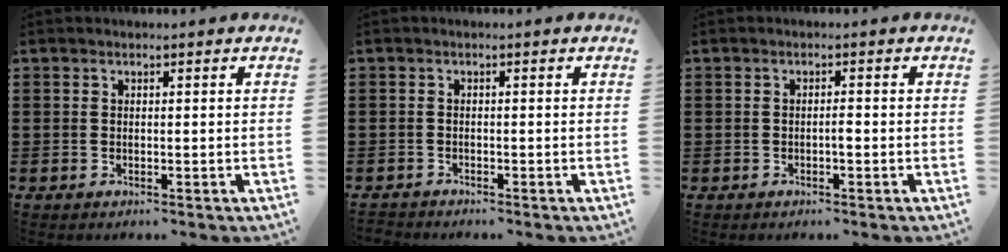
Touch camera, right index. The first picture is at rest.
{"total": 0.8, "force": [-0.8, 0.0, -0.1], "torque": [-0.002, 0.001, -0.017]}
{"total": 1.1, "force": [-0.5, 0.2, 1.0], "torque": [-0.021, -0.002, -0.008]}